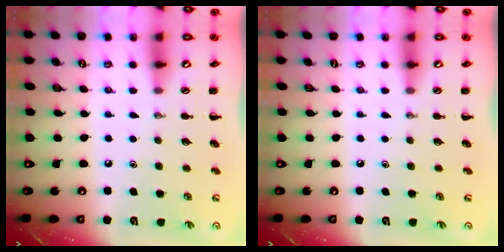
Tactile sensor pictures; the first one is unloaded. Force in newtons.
{"total": 0.0}